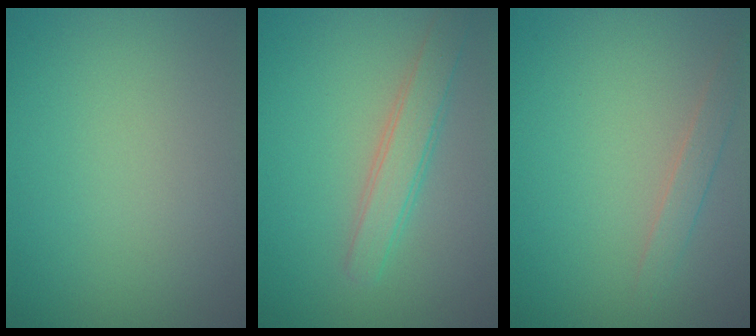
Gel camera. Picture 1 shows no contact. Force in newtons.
{"total": 2.7, "press": 2.7, "slide": 0.1}
{"total": 1.4, "press": 1.4, "slide": 0.1}